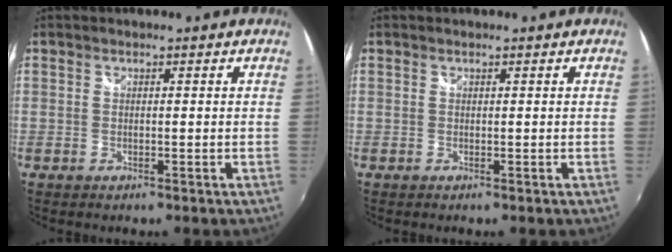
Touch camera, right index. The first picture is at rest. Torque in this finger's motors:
{"motor_torque": [-0.39, 0.27, 0.04, 0.00]}